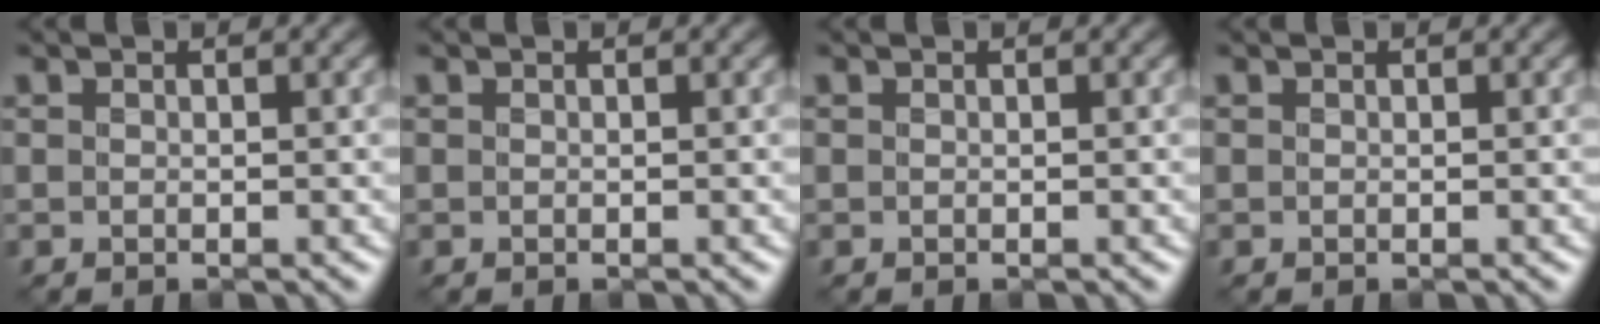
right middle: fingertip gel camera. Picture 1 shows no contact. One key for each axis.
{"total": 0.0}
{"total": 0.0}
{"total": 0.0}